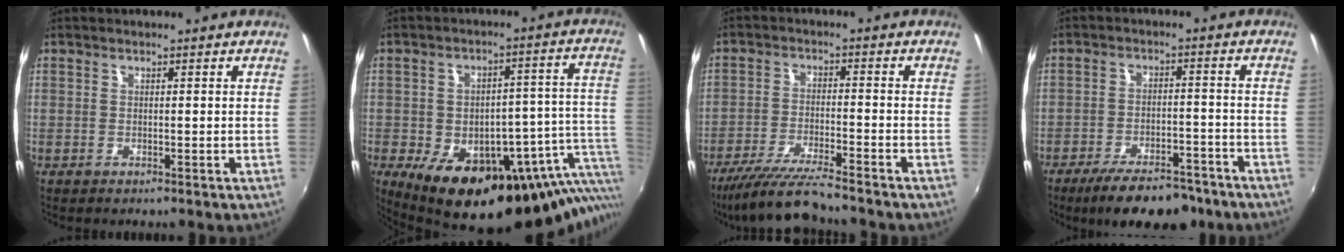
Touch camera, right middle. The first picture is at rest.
{"total": 25.7, "force": [-12.7, 12.5, 18.5], "torque": [-0.256, -0.028, -0.151]}
{"total": 10.3, "force": [-9.3, -0.5, 4.5], "torque": [-0.105, -0.015, -0.168]}
{"total": 12.9, "force": [-10.1, 4.4, 6.7], "torque": [-0.132, -0.011, -0.149]}